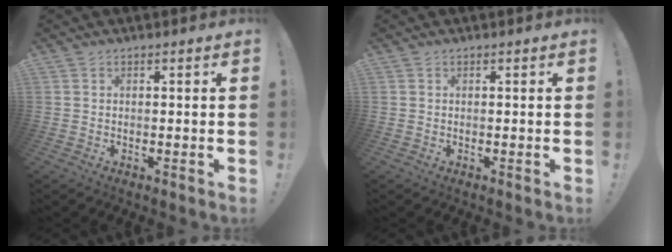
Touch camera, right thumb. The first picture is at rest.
{"total": 0.0}